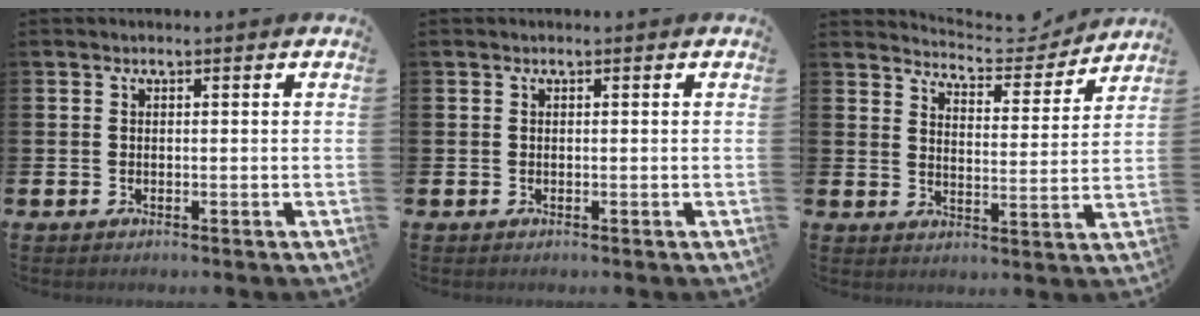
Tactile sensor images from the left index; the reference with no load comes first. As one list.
[{"total": 0.0}, {"total": 5.2, "force": [5.1, 0.9, 0.5], "torque": [-0.021, -0.041, 0.085]}]